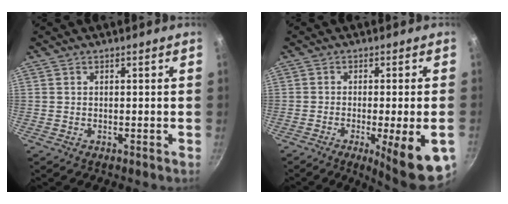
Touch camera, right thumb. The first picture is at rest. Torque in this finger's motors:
{"motor_torque": [-0.13, 0.42, 0.02, -0.05, 0.08]}